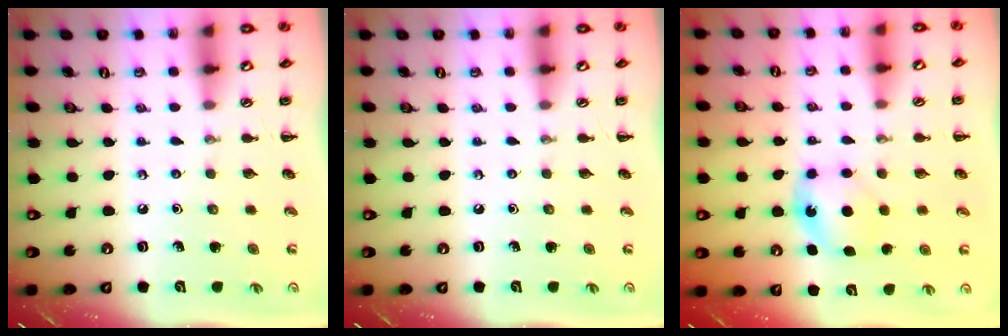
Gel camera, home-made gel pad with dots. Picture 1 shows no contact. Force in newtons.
{"total": 0.0}
{"total": 6.3, "press": 6.1, "slide": 1.2}